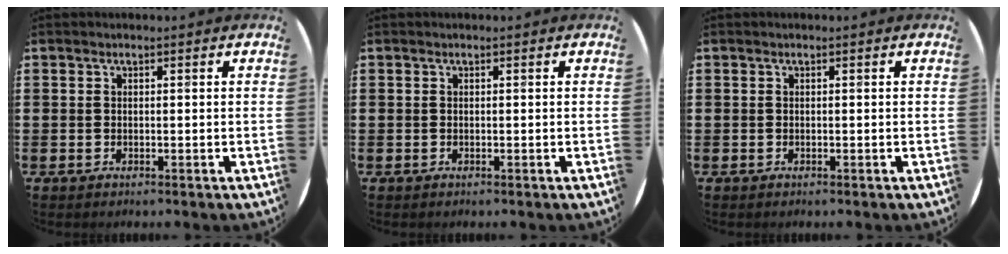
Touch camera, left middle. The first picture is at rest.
{"total": 0.0}
{"total": 0.0}